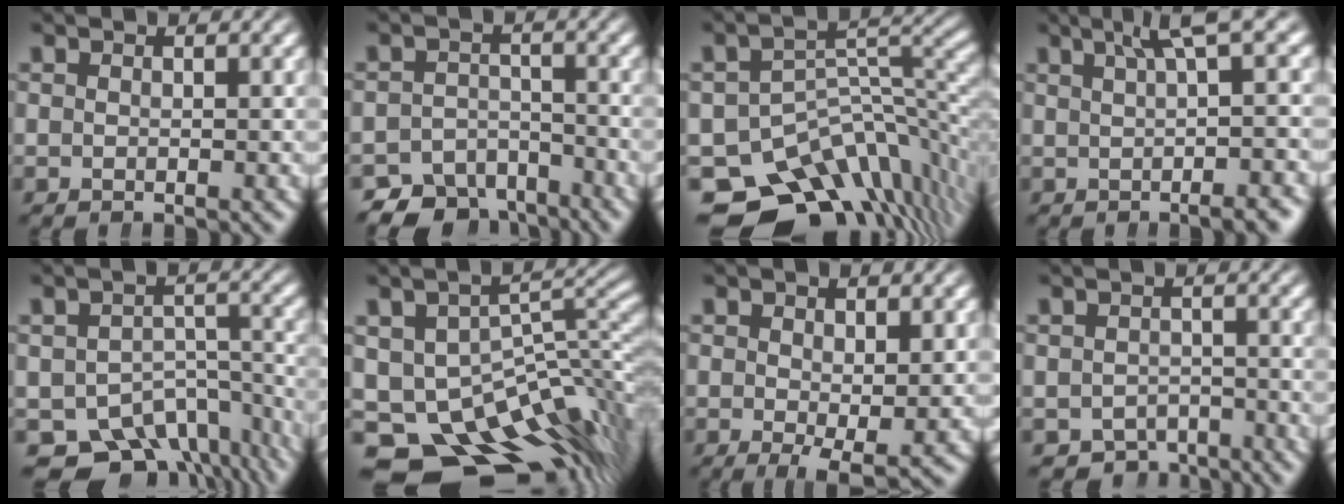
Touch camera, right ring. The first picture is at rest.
{"total": 7.6, "force": [-6.3, 3.9, 1.8], "torque": [-0.004, -0.019, -0.105]}
{"total": 16.8, "force": [-10.4, 10.4, 8.1], "torque": [-0.118, -0.044, -0.154]}
{"total": 5.7, "force": [2.2, 0.9, 5.1], "torque": [-0.054, 0.034, 0.025]}
{"total": 11.8, "force": [-8.1, 7.2, 4.7], "torque": [-0.063, -0.037, -0.117]}
{"total": 21.0, "force": [-10.3, 13.9, 12.0], "torque": [-0.192, -0.067, -0.138]}
{"total": 3.4, "force": [-1.3, 1.4, 2.8], "torque": [-0.051, -0.022, -0.010]}
{"total": 5.1, "force": [-4.4, 2.5, 0.7], "torque": [0.008, -0.017, -0.072]}